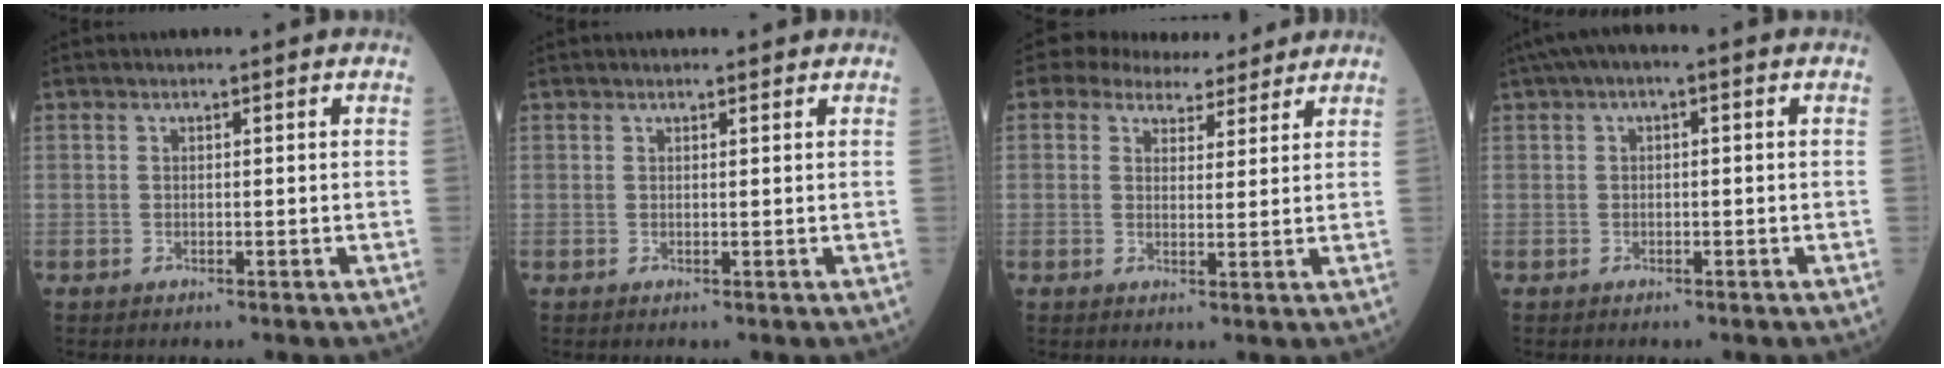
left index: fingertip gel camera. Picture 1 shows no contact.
{"total": 2.2, "force": [1.9, 0.6, 1.0], "torque": [-0.011, 0.021, 0.025]}
{"total": 7.3, "force": [6.4, 3.0, 1.7], "torque": [-0.023, 0.012, 0.084]}
{"total": 3.8, "force": [1.3, 1.2, 3.3], "torque": [-0.060, 0.023, 0.017]}